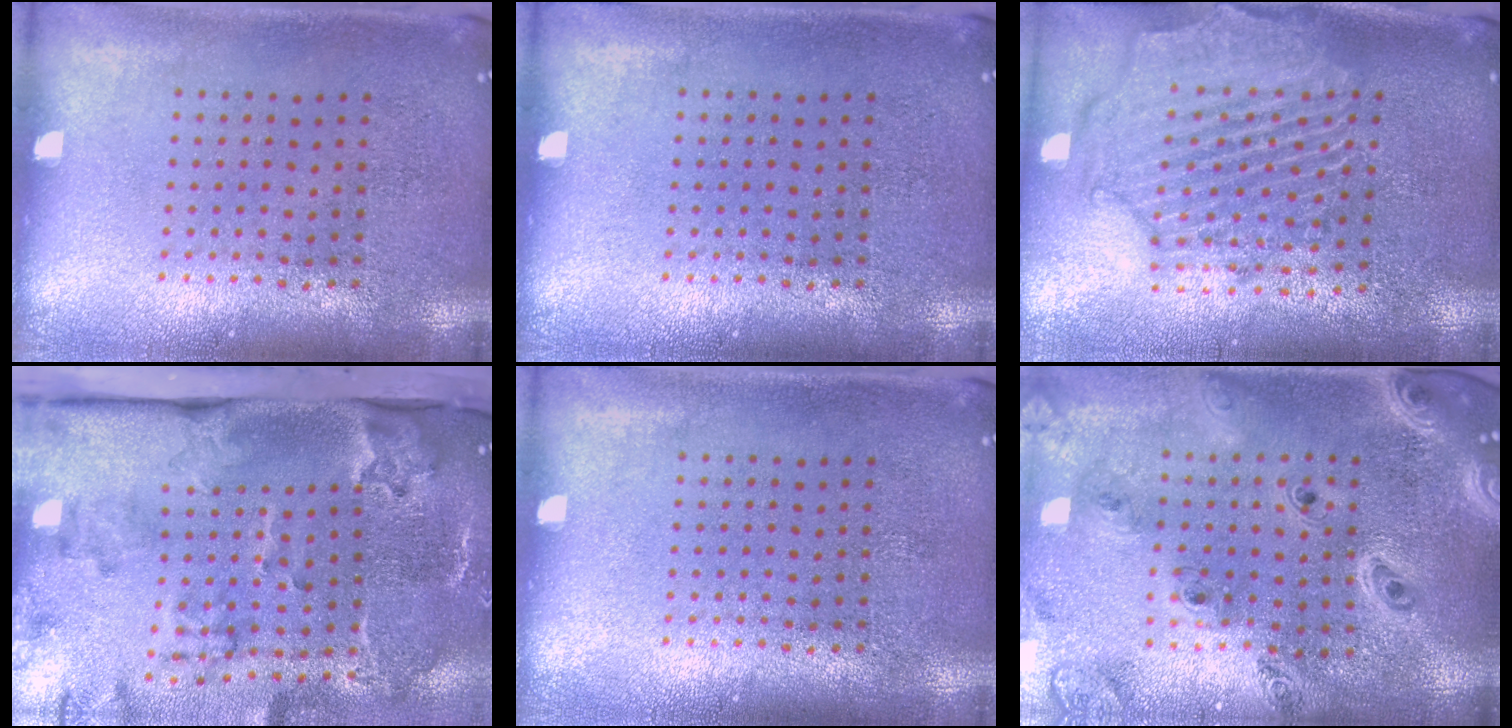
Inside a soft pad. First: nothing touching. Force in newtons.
{"total": 0.0}
{"total": 2.3, "press": 2.2, "slide": 0.9}
{"total": 4.1, "press": 2.7, "slide": 3.0}
{"total": 0.0}
{"total": 2.3, "press": 2.1, "slide": 1.0}